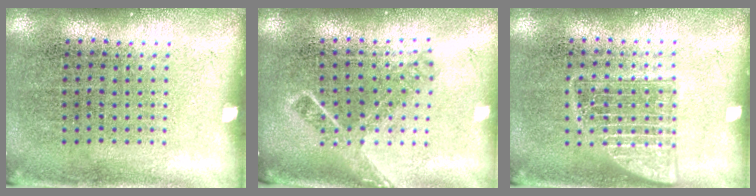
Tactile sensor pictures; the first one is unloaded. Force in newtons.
{"total": 1.7, "press": 1.3, "slide": 1.1}
{"total": 1.2, "press": 1.2, "slide": 0.2}